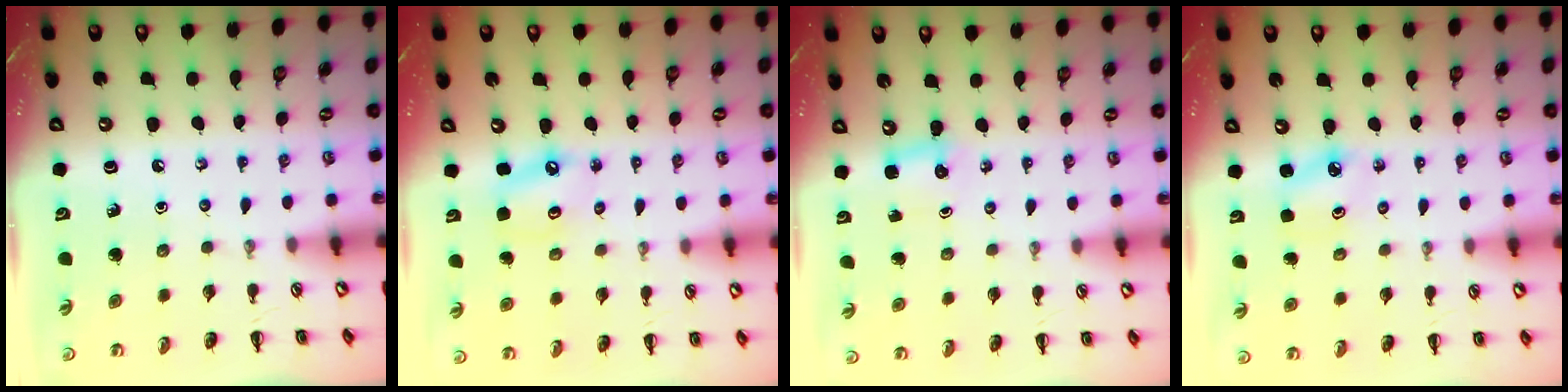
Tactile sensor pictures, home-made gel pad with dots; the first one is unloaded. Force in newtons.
{"total": 5.3, "press": 5.3, "slide": 0.9}
{"total": 2.6, "press": 2.5, "slide": 0.7}
{"total": 2.8, "press": 2.7, "slide": 0.4}